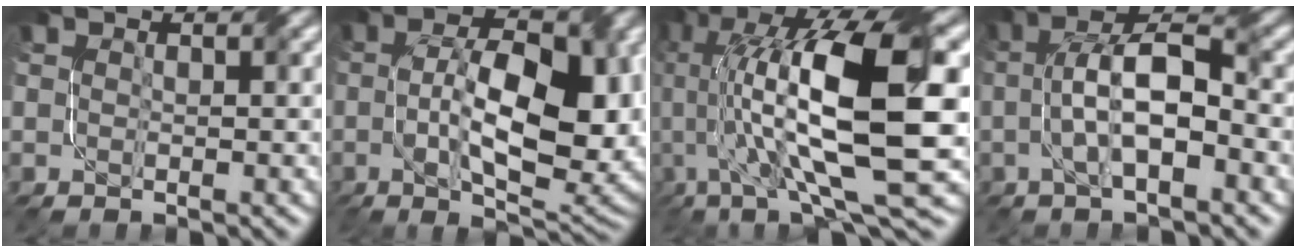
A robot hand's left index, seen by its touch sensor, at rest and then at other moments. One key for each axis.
{"total": 13.0, "fx": -0.6, "fy": 6.0, "fz": 11.5, "tx": -0.180, "ty": 0.002, "tz": -0.001}
{"total": 16.4, "fx": 1.0, "fy": 4.7, "fz": 15.7, "tx": -0.278, "ty": 0.022, "tz": 0.028}
{"total": 6.8, "fx": -1.1, "fy": 2.2, "fz": 6.3, "tx": -0.110, "ty": 0.023, "tz": -0.019}